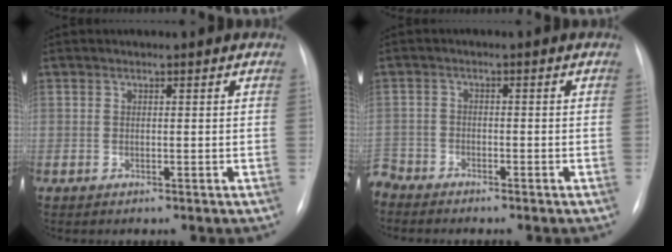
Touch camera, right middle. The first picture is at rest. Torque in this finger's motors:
{"motor_torque": [0.12, -0.17, 0.04, 0.01]}